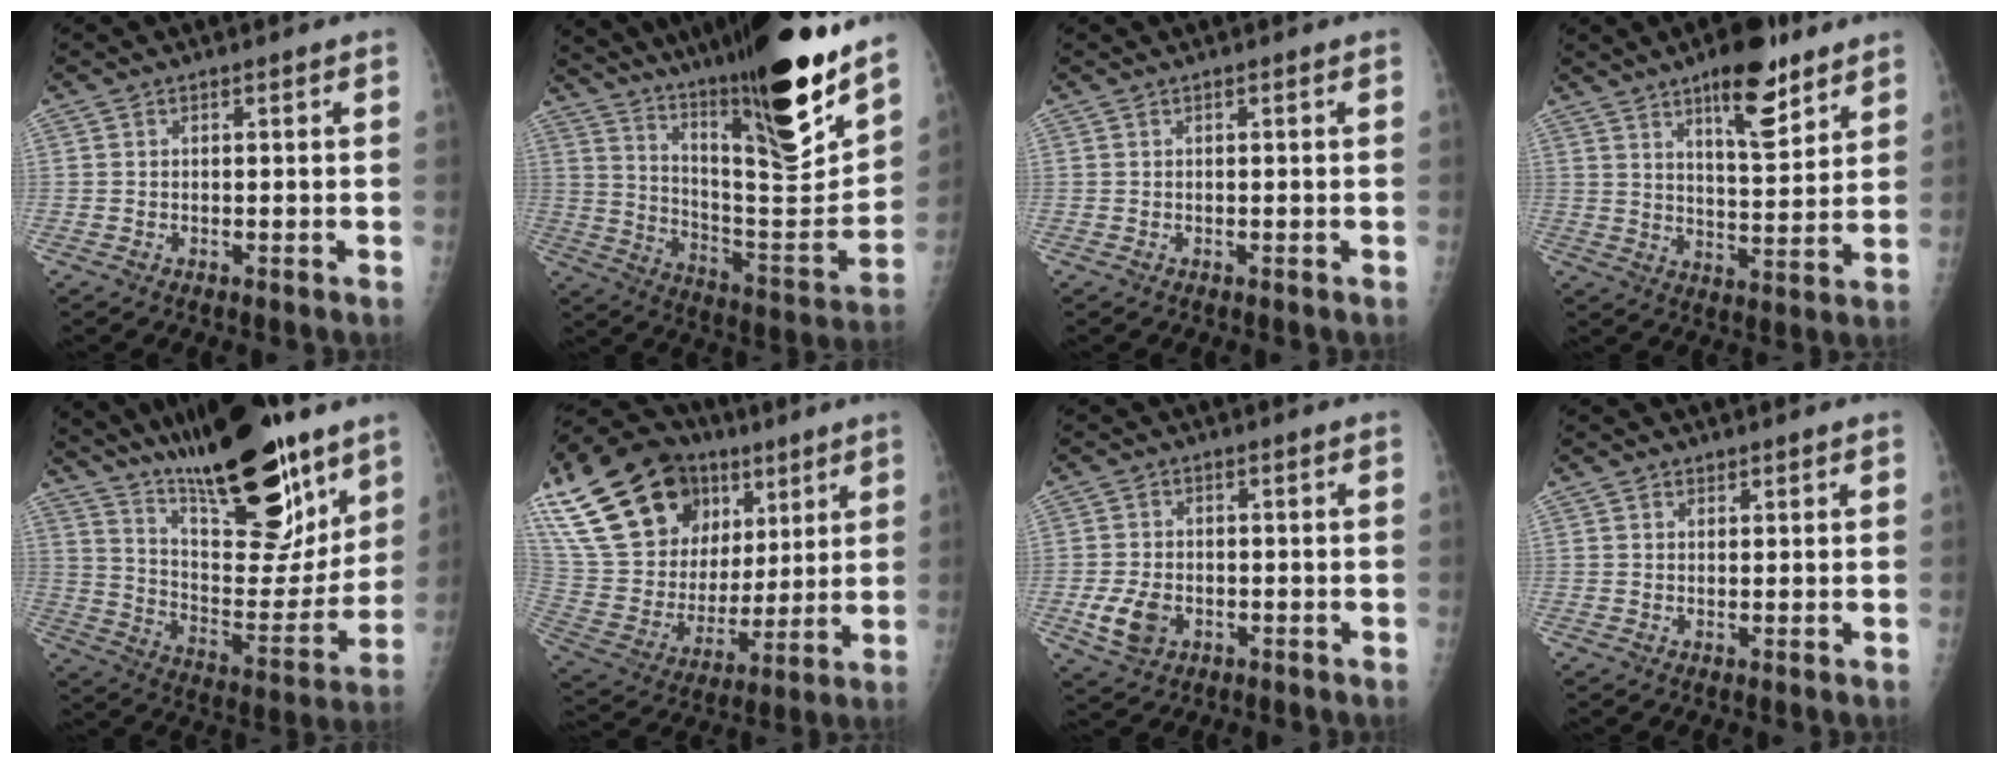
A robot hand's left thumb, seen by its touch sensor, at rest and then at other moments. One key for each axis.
{"total": 30.2, "fx": 21.6, "fy": 4.7, "fz": 20.5, "tx": -0.297, "ty": -0.101, "tz": 0.343}
{"total": 0.0}
{"total": 12.3, "fx": 7.8, "fy": 4.2, "fz": 8.6, "tx": -0.106, "ty": -0.048, "tz": 0.120}
{"total": 28.5, "fx": 19.9, "fy": 8.9, "fz": 18.3, "tx": -0.257, "ty": -0.084, "tz": 0.323}
{"total": 31.4, "fx": 15.8, "fy": 20.3, "fz": 18.0, "tx": -0.345, "ty": 0.023, "tz": 0.296}
{"total": 6.2, "fx": -1.8, "fy": 4.5, "fz": 3.9, "tx": -0.073, "ty": 0.001, "tz": -0.029}
{"total": 1.2, "fx": 0.7, "fy": 1.0, "fz": 0.1, "tx": 0.011, "ty": -0.003, "tz": 0.007}